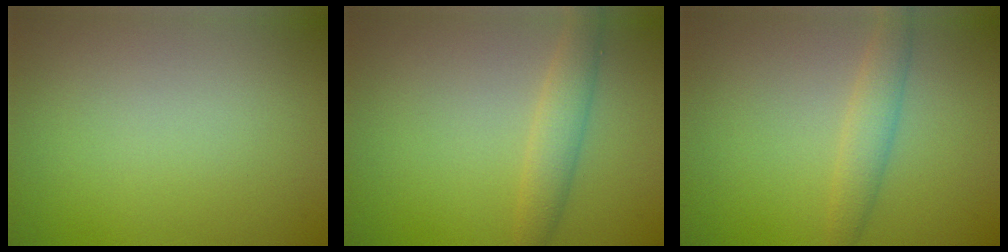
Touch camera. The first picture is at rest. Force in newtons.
{"total": 2.4, "press": 2.4, "slide": 0.1}
{"total": 2.2, "press": 2.2, "slide": 0.1}